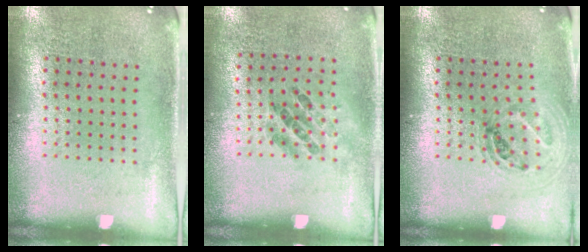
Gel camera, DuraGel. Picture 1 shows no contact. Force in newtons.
{"total": 1.1, "press": 0.6, "slide": 0.9}
{"total": 1.0, "press": 1.0, "slide": 0.2}